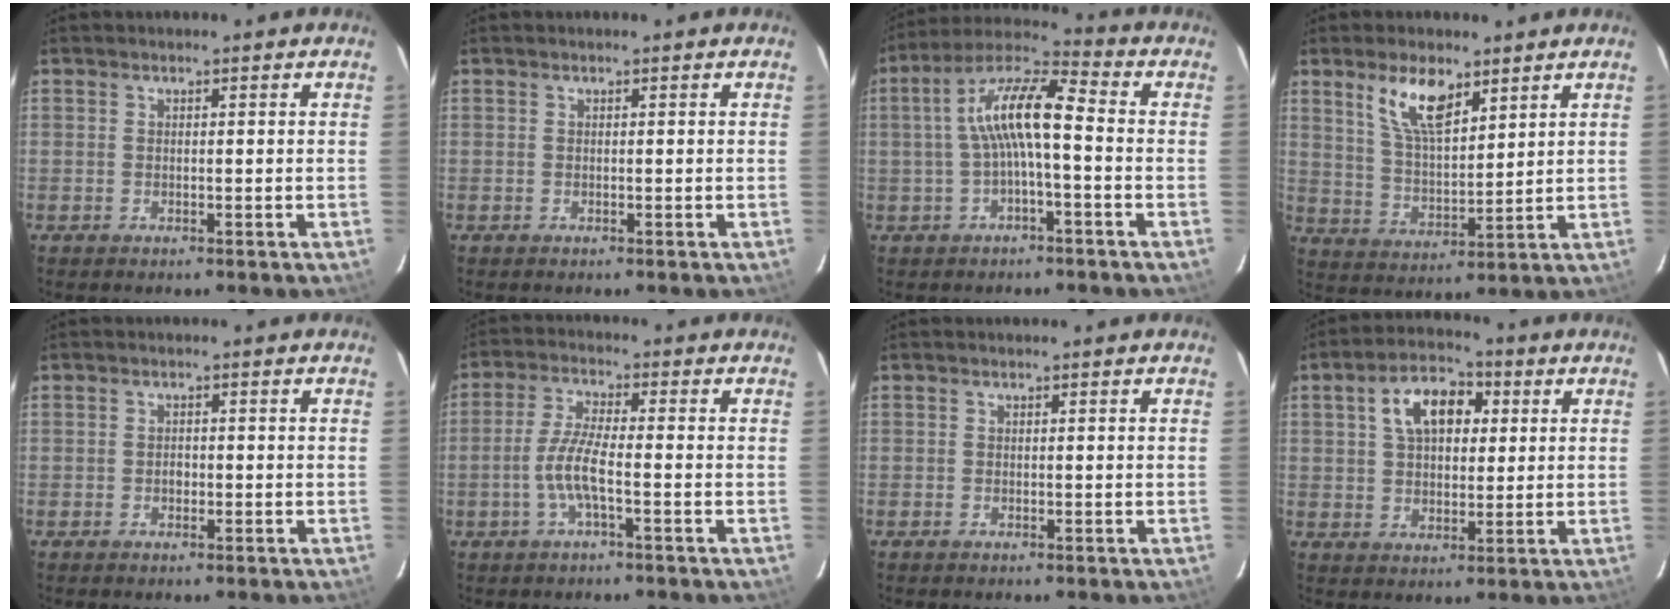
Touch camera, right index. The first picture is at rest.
{"total": 0.0}
{"total": 10.4, "force": [-0.8, 2.4, 10.1], "torque": [-0.203, 0.025, -0.018]}
{"total": 9.7, "force": [5.9, 3.9, 6.6], "torque": [-0.122, 0.007, 0.120]}
{"total": 1.1, "force": [-0.4, 0.9, 0.5], "torque": [-0.009, 0.004, -0.006]}
{"total": 6.2, "force": [-2.1, 0.8, 5.8], "torque": [-0.126, 0.003, -0.042]}
{"total": 0.0}
{"total": 10.0, "force": [3.2, 6.1, 7.2], "torque": [-0.127, 0.032, 0.053]}